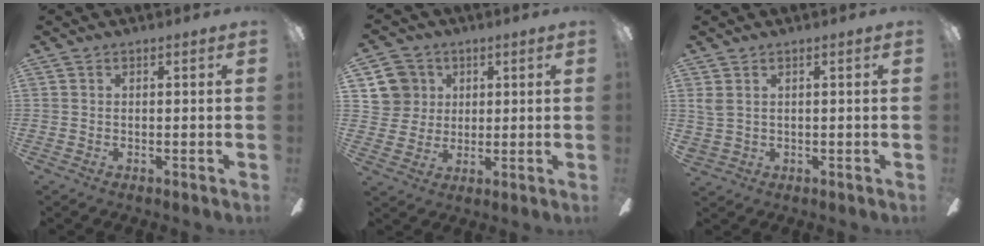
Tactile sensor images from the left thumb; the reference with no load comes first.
{"total": 8.4, "force": [3.5, 7.6, 1.0], "torque": [-0.023, -0.007, 0.072]}
{"total": 2.5, "force": [1.0, 1.6, 1.6], "torque": [-0.033, 0.003, 0.019]}